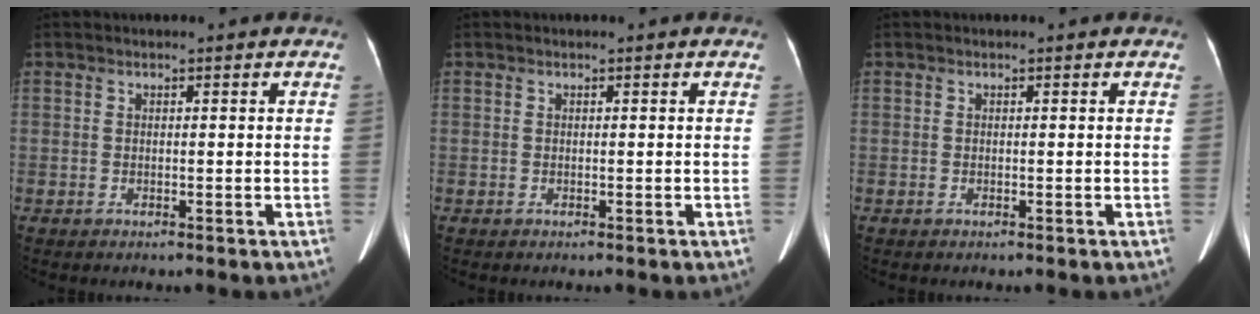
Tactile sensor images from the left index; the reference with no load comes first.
{"total": 0.0}
{"total": 0.0}